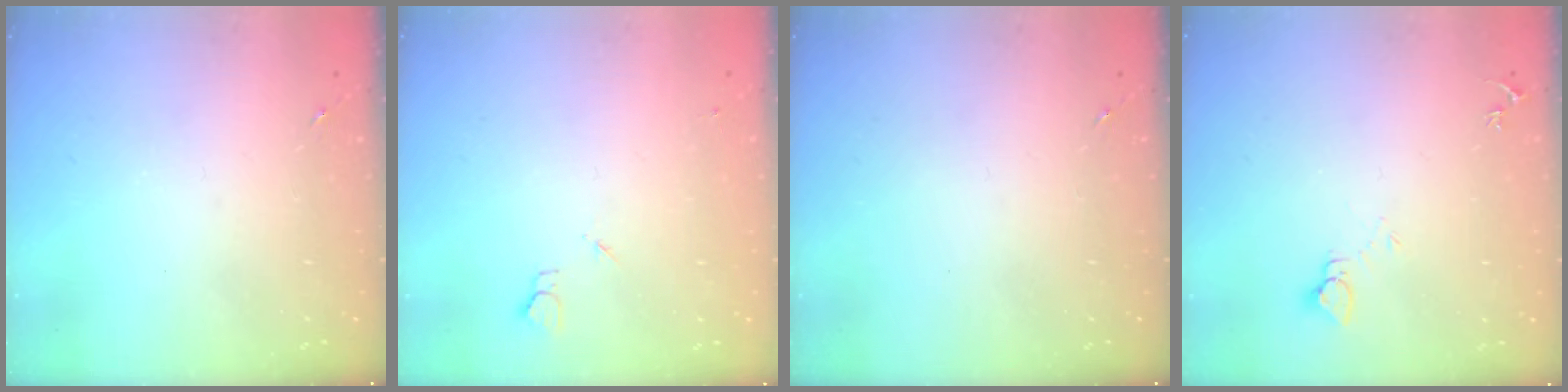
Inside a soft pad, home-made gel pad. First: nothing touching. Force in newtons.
{"total": 2.7, "press": 2.6, "slide": 0.3}
{"total": 0.0}
{"total": 4.0, "press": 4.0, "slide": 0.4}